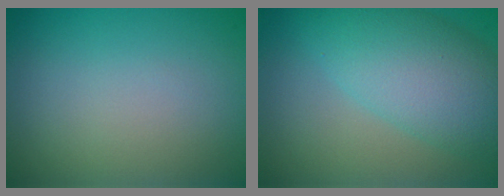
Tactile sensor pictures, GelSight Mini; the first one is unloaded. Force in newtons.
{"total": 7.2, "press": 7.2, "slide": 0.2}